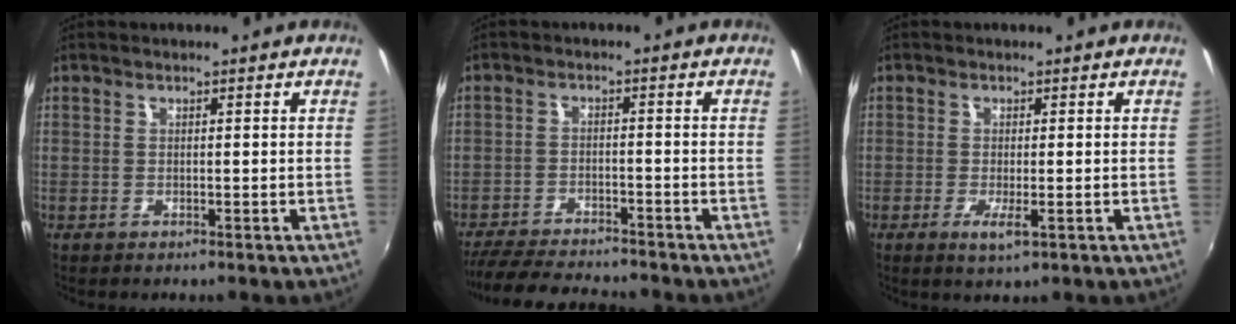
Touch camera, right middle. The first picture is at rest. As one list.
[{"total": 12.7, "force": [-11.6, 2.1, 4.8], "torque": [-0.119, -0.017, -0.187]}, {"total": 2.9, "force": [-1.1, 0.4, 2.7], "torque": [-0.055, -0.010, -0.018]}]